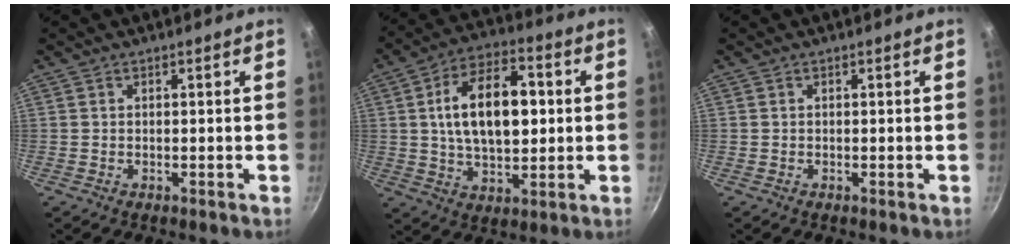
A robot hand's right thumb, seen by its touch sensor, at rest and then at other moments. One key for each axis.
{"total": 16.7, "fx": 2.2, "fy": 9.3, "fz": 13.7, "tx": -0.210, "ty": 0.010, "tz": 0.035}
{"total": 0.0}